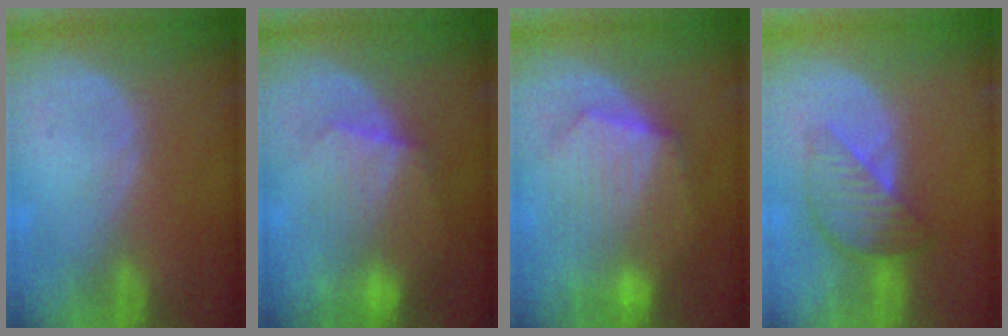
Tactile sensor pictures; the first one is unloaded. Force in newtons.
{"total": 7.3, "press": 7.3, "slide": 0.2}
{"total": 10.9, "press": 10.9, "slide": 0.7}
{"total": 6.3, "press": 6.3, "slide": 0.3}